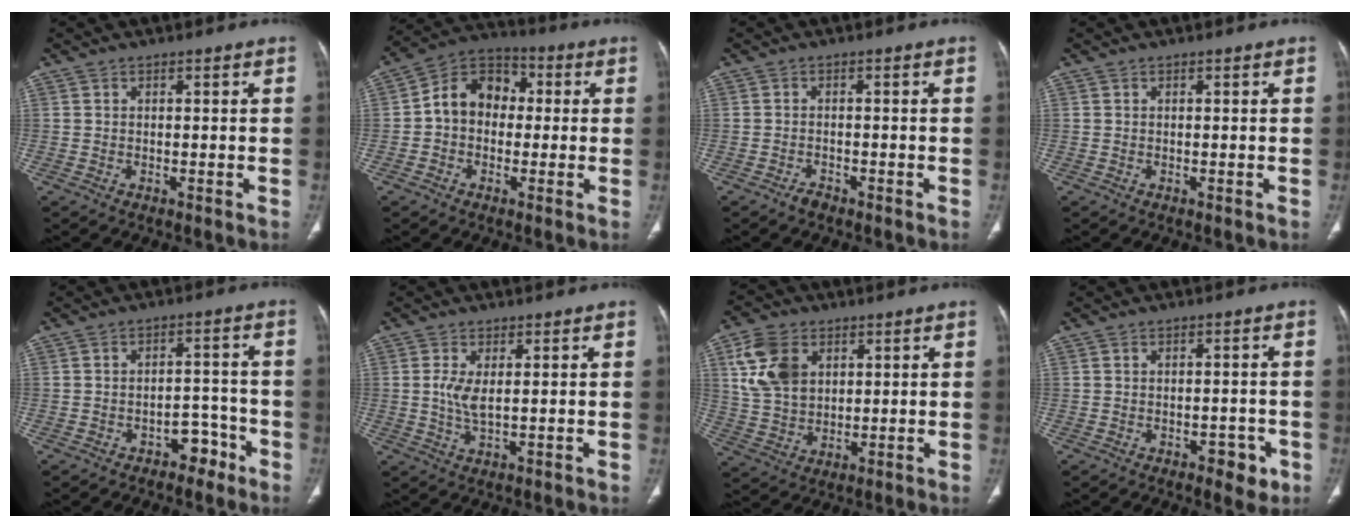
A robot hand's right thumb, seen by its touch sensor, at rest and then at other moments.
{"total": 10.5, "force": [0.2, 8.2, 6.5], "torque": [-0.079, 0.035, -0.012]}
{"total": 1.3, "force": [-1.2, 0.5, 0.4], "torque": [-0.011, 0.004, -0.021]}
{"total": 0.0}
{"total": 4.8, "force": [-3.2, 3.1, 1.8], "torque": [-0.002, 0.041, -0.042]}
{"total": 3.8, "force": [0.6, 1.3, 3.5], "torque": [-0.082, -0.013, 0.016]}
{"total": 11.0, "force": [4.0, 7.7, 6.8], "torque": [-0.117, -0.008, 0.083]}
{"total": 4.1, "force": [-2.1, 2.3, 2.7], "torque": [-0.016, 0.010, -0.023]}